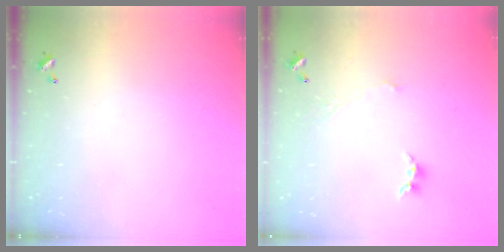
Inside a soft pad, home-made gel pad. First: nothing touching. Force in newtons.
{"total": 0.0}